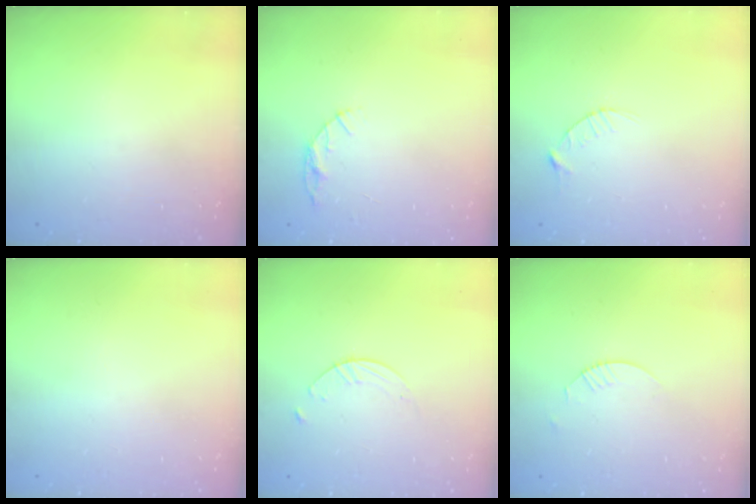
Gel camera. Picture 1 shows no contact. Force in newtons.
{"total": 5.1, "press": 5.1, "slide": 0.5}
{"total": 2.9, "press": 2.9, "slide": 0.4}
{"total": 0.0}
{"total": 3.6, "press": 3.6, "slide": 0.4}
{"total": 1.8, "press": 1.8, "slide": 0.2}